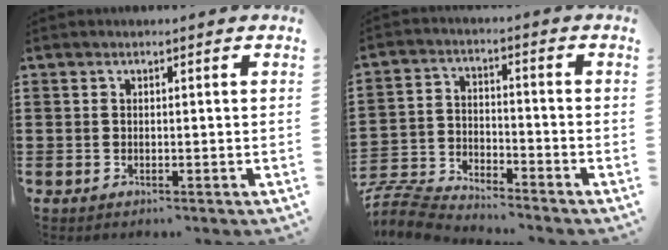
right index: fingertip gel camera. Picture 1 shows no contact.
{"total": 7.0, "force": [-6.9, 0.8, 0.9], "torque": [-0.034, 0.004, -0.143]}